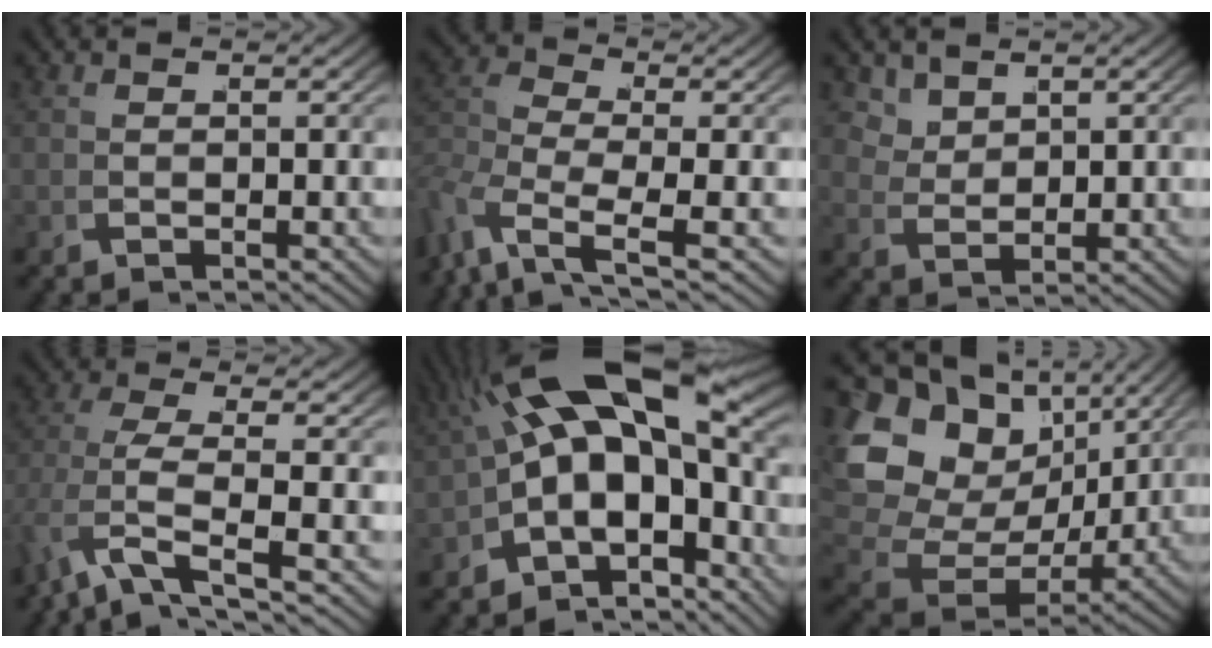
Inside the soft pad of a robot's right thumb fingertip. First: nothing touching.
{"total": 7.0, "force": [-1.1, 4.7, 5.0], "torque": [-0.144, -0.036, -0.001]}
{"total": 2.5, "force": [2.1, 1.0, 0.9], "torque": [-0.018, -0.007, 0.053]}
{"total": 5.0, "force": [-1.4, 2.5, 4.1], "torque": [-0.113, -0.030, -0.001]}
{"total": 14.1, "force": [-0.2, 8.8, 11.0], "torque": [-0.200, -0.028, 0.004]}
{"total": 14.1, "force": [1.6, 10.5, 9.2], "torque": [-0.209, -0.038, 0.037]}